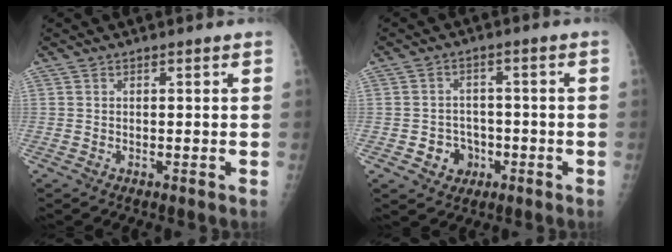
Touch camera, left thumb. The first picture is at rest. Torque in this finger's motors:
{"motor_torque": [-0.15, 0.15, 0.18, 0.15, 0.00]}